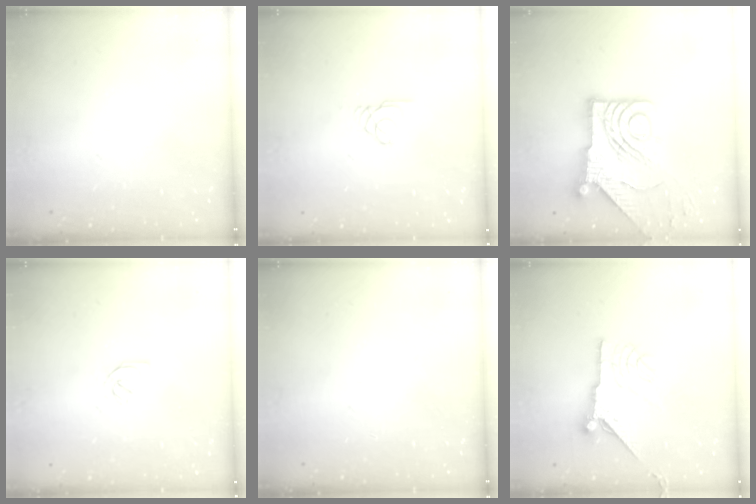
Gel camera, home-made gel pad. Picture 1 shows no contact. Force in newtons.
{"total": 1.7, "press": 1.7, "slide": 0.2}
{"total": 15.2, "press": 15.1, "slide": 1.8}
{"total": 2.2, "press": 2.1, "slide": 0.6}
{"total": 0.0}
{"total": 10.2, "press": 10.2, "slide": 0.5}